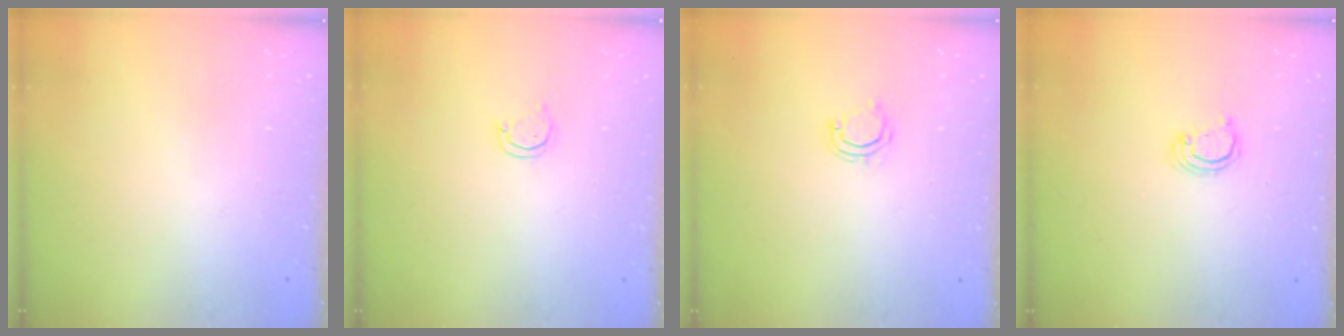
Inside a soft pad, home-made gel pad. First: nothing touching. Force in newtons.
{"total": 3.2, "press": 3.2, "slide": 0.2}
{"total": 3.9, "press": 3.9, "slide": 0.4}
{"total": 2.6, "press": 2.6, "slide": 0.2}